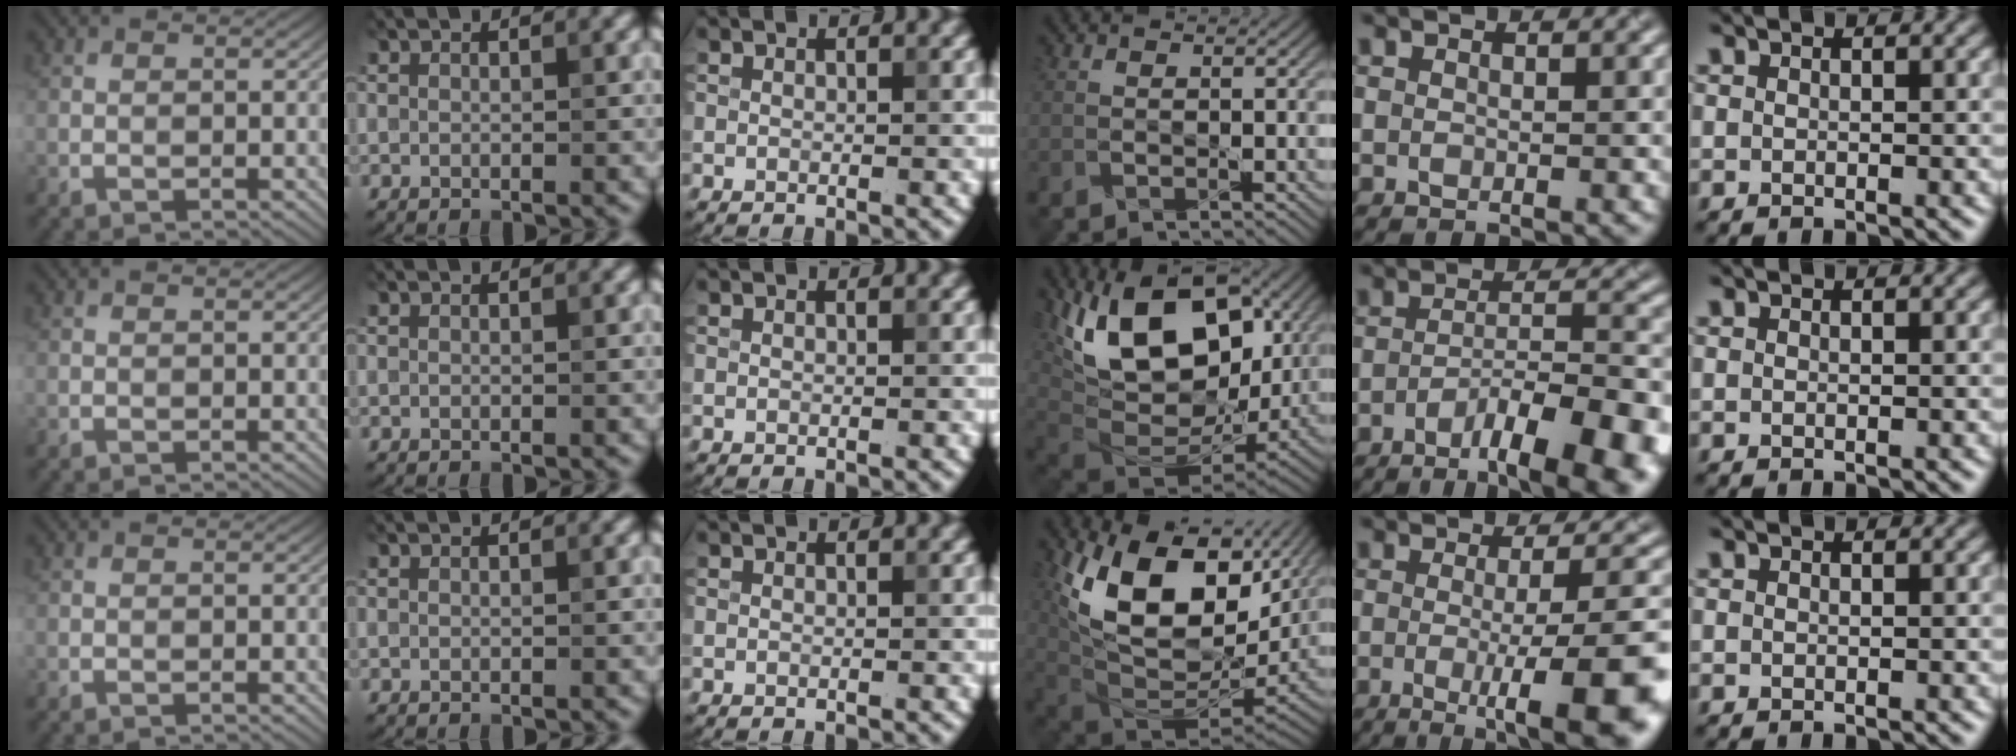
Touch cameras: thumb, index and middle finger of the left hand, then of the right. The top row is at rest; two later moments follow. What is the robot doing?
{"motion": "assemble", "object": "legos"}